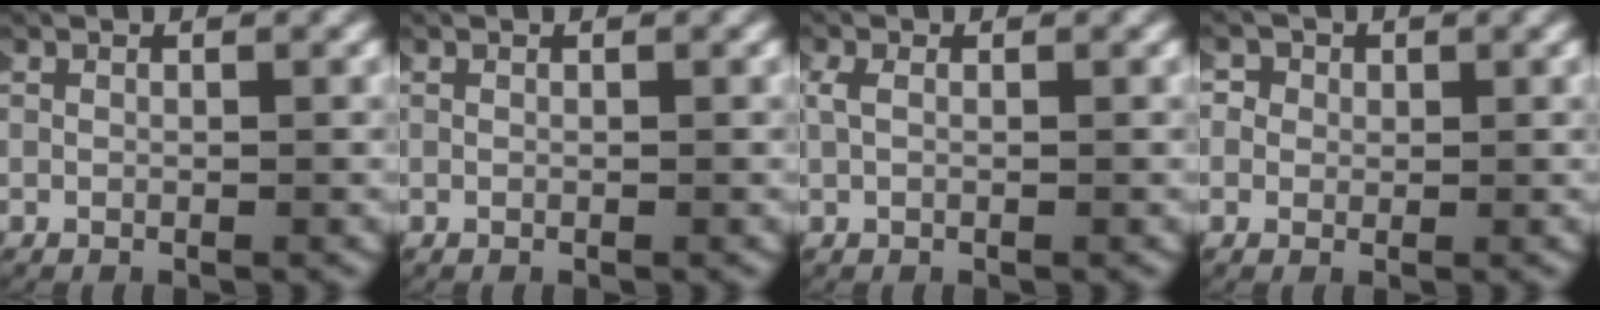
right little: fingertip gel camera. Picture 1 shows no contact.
{"total": 0.0}
{"total": 0.8, "force": [0.5, 0.3, 0.6], "torque": [-0.015, 0.003, 0.009]}
{"total": 3.3, "force": [0.4, 3.2, 1.0], "torque": [-0.033, 0.003, -0.006]}